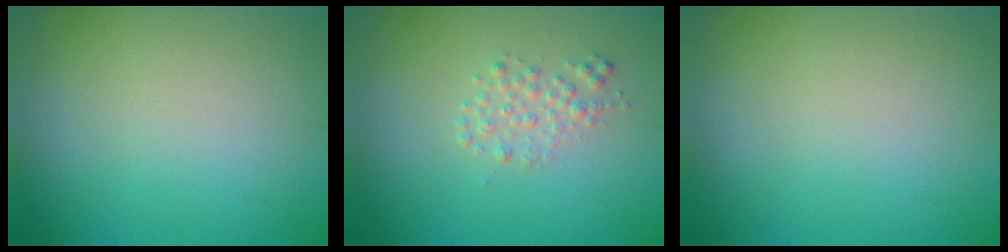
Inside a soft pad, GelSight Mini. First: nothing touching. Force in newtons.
{"total": 1.5, "press": 1.5, "slide": 0.0}
{"total": 0.0}